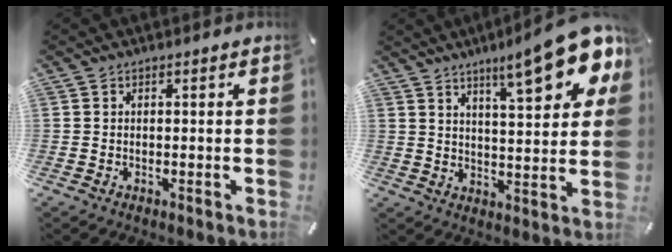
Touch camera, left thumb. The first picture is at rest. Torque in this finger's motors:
{"motor_torque": [0.64, 0.83, 0.72, -0.04, 0.22]}